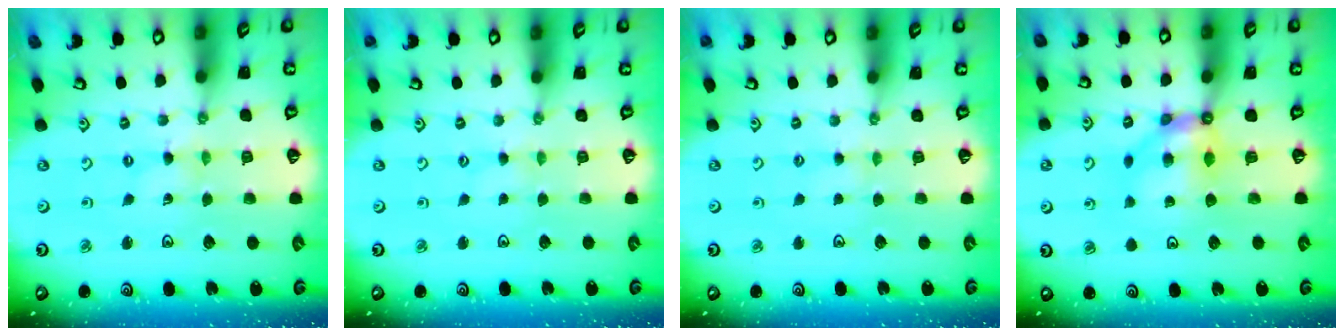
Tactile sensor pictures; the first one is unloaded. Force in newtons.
{"total": 0.0}
{"total": 2.5, "press": 2.5, "slide": 0.3}
{"total": 7.0, "press": 7.0, "slide": 0.6}